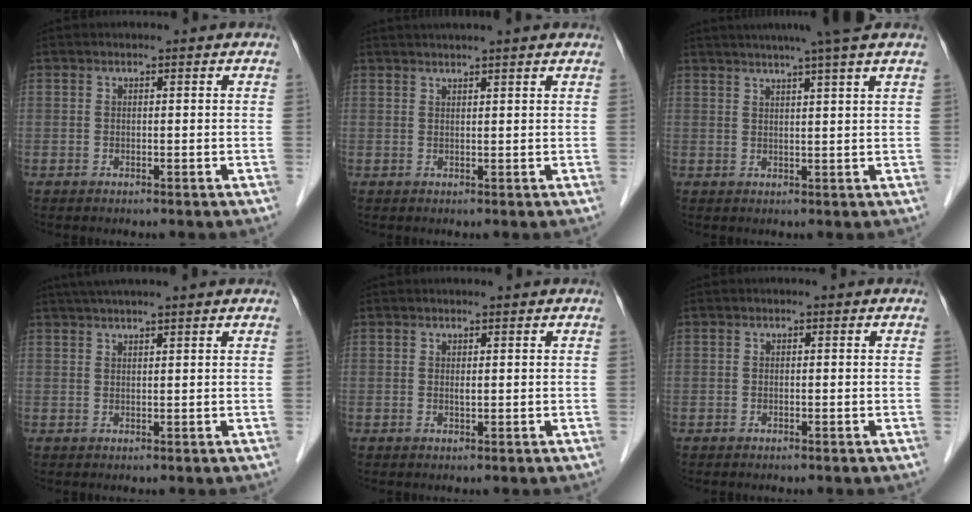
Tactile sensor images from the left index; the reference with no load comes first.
{"total": 6.6, "force": [5.7, -0.5, 3.3], "torque": [-0.044, 0.038, 0.078]}
{"total": 9.9, "force": [7.8, -1.5, 5.9], "torque": [-0.082, 0.021, 0.094]}
{"total": 7.4, "force": [6.2, -0.5, 4.1], "torque": [-0.061, 0.040, 0.093]}
{"total": 0.7, "force": [0.5, 0.1, 0.6], "torque": [-0.008, 0.003, 0.010]}
{"total": 0.0}